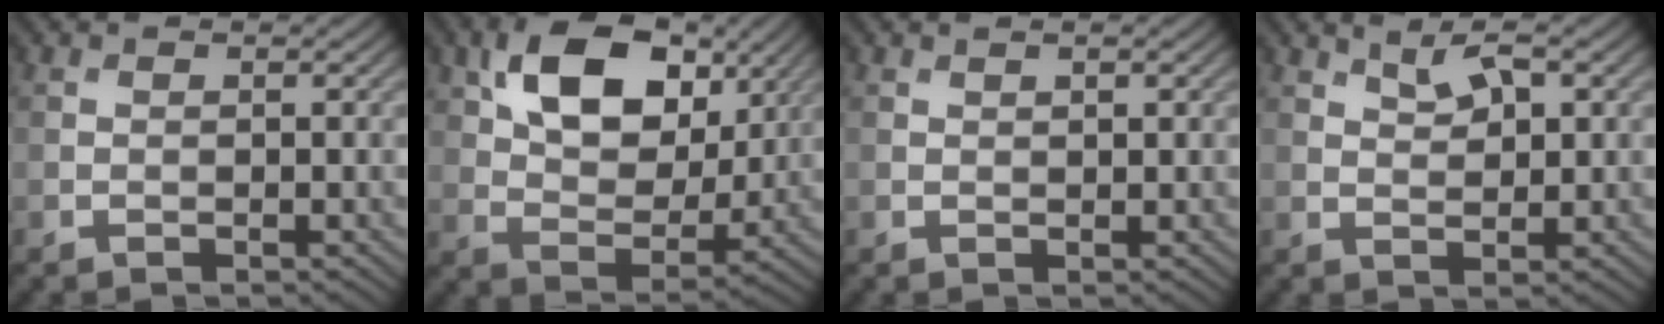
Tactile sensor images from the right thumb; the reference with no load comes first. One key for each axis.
{"total": 12.3, "fx": 5.4, "fy": 7.5, "fz": 8.2, "tx": -0.151, "ty": 0.009, "tz": 0.091}
{"total": 0.8, "fx": 0.6, "fy": 0.2, "fz": 0.6, "tx": -0.010, "ty": 0.002, "tz": 0.011}
{"total": 3.3, "fx": 2.0, "fy": 1.3, "fz": 2.3, "tx": -0.042, "ty": -0.004, "tz": 0.043}